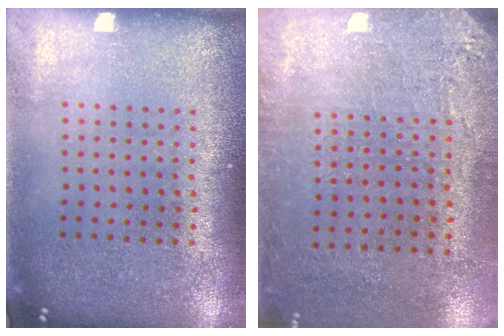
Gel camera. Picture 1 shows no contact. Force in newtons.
{"total": 2.8, "press": 2.4, "slide": 1.6}